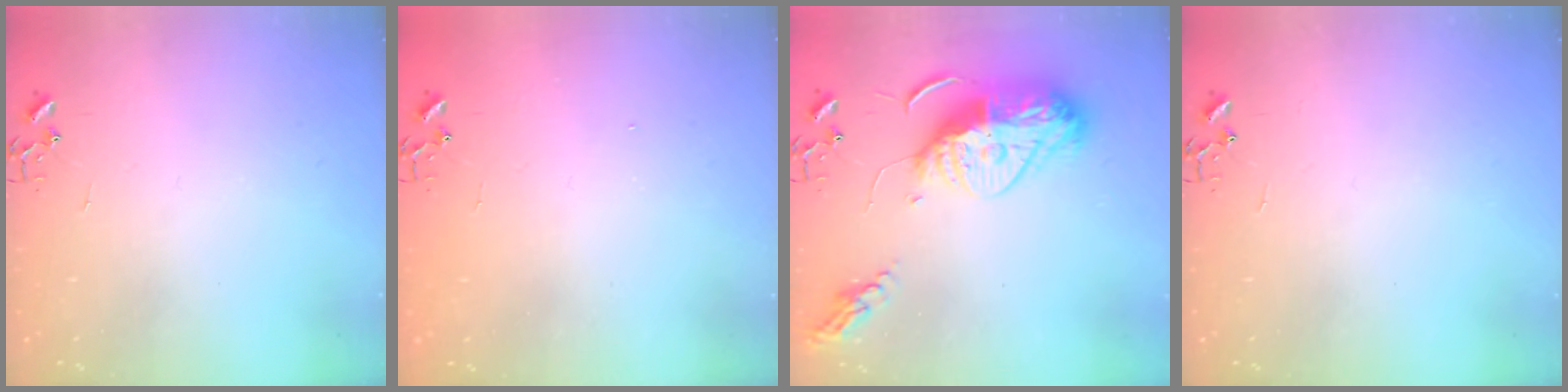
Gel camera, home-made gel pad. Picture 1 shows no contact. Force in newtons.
{"total": 1.4, "press": 1.4, "slide": 0.3}
{"total": 17.4, "press": 17.3, "slide": 1.9}
{"total": 0.0}